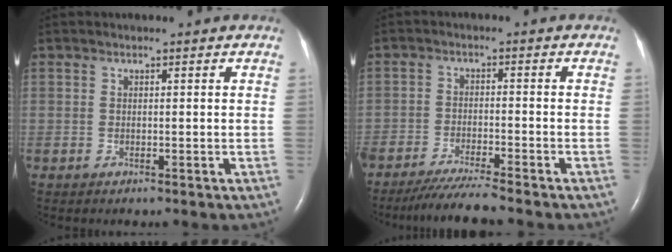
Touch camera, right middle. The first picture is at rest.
{"total": 6.4, "force": [-5.7, -0.9, 2.7], "torque": [-0.046, -0.025, -0.100]}